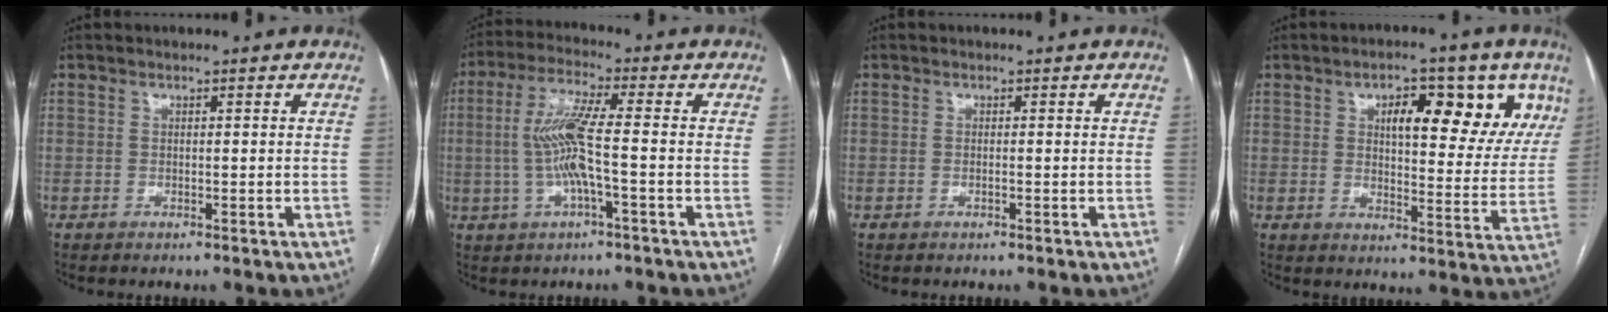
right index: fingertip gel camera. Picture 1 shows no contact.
{"total": 8.6, "force": [-0.9, 0.6, 8.6], "torque": [-0.180, 0.010, -0.022]}
{"total": 0.0}
{"total": 14.3, "force": [6.9, 5.5, 11.2], "torque": [-0.130, 0.009, 0.094]}